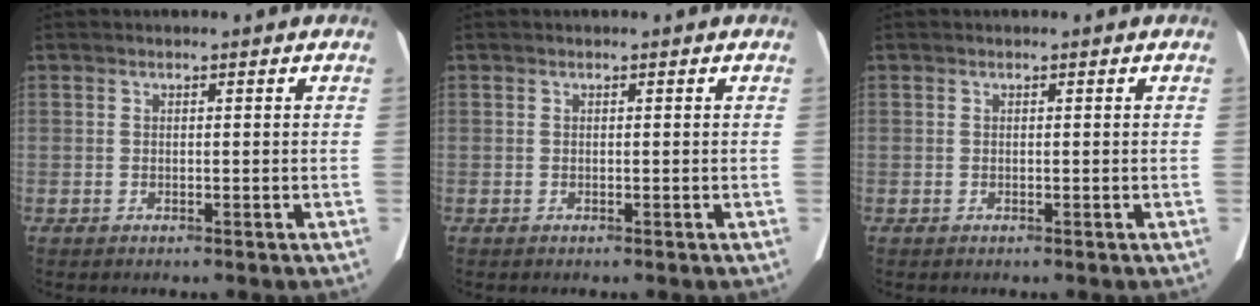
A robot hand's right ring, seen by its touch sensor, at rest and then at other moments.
{"total": 0.0}
{"total": 0.0}